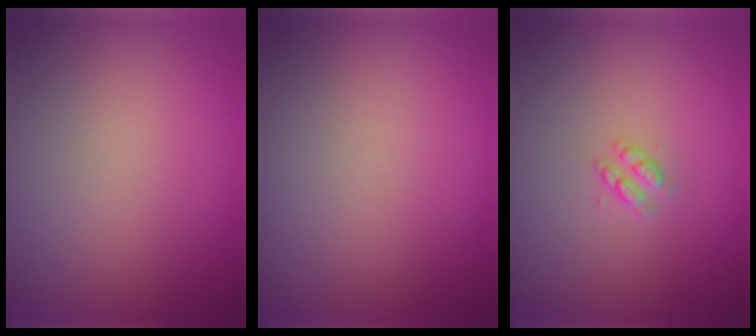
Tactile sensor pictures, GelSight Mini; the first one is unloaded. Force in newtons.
{"total": 0.0}
{"total": 1.4, "press": 1.3, "slide": 0.3}